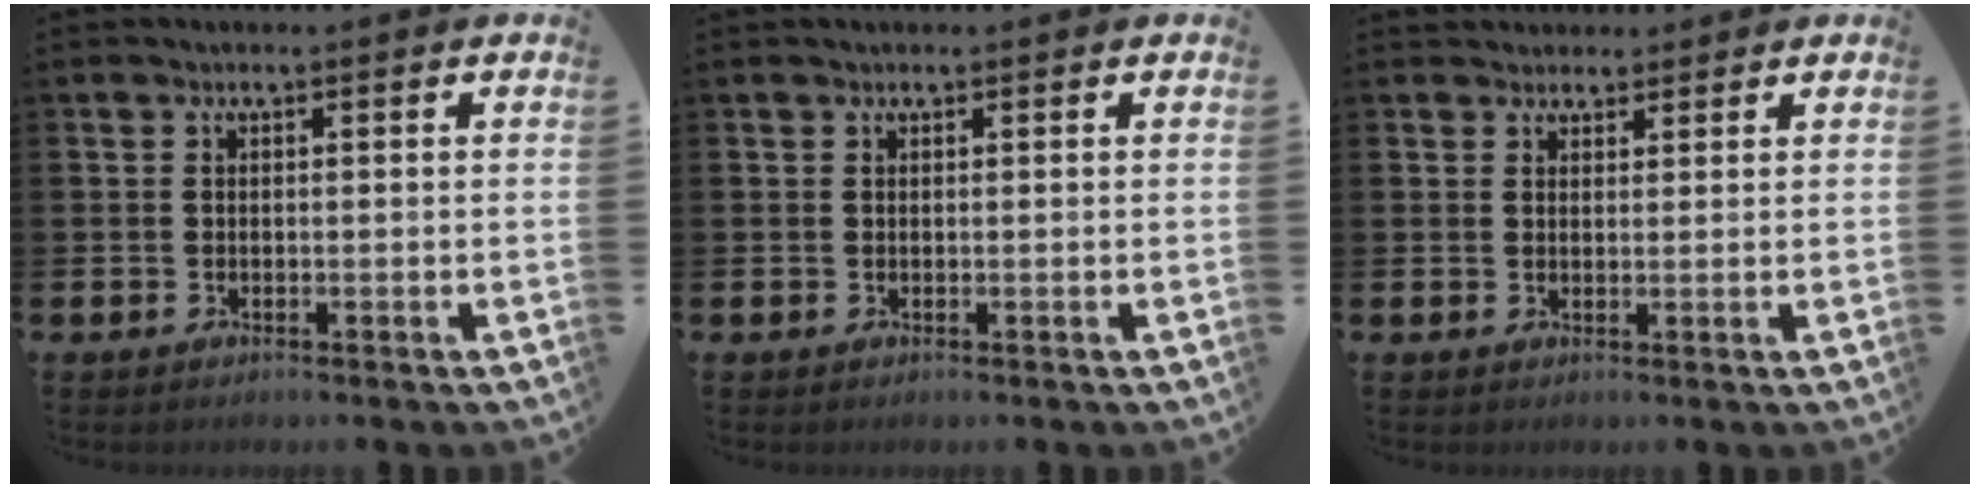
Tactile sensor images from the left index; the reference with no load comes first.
{"total": 0.0}
{"total": 2.3, "force": [2.1, 0.9, -0.4], "torque": [0.010, -0.007, 0.038]}